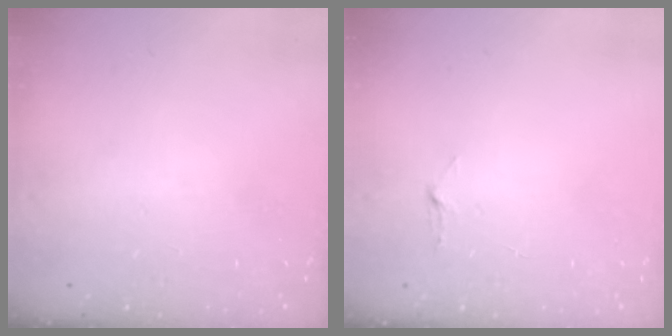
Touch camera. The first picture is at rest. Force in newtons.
{"total": 2.9, "press": 2.9, "slide": 0.3}